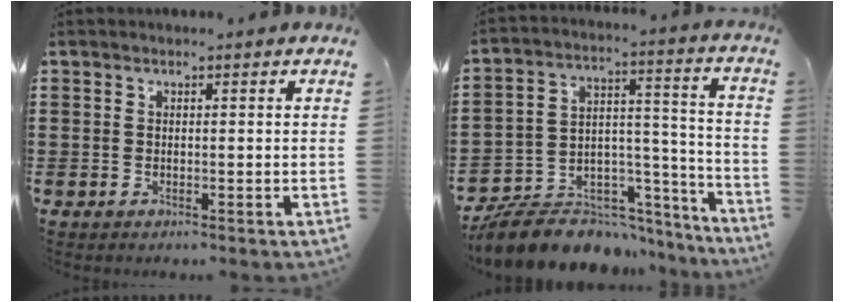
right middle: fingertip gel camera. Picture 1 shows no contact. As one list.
[{"total": 8.2, "force": [-7.3, 3.5, 1.3], "torque": [-0.035, 0.009, -0.139]}]